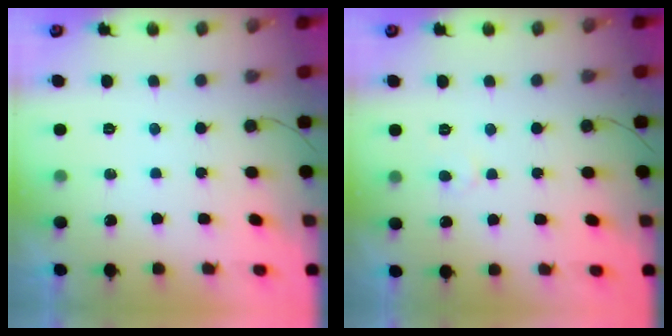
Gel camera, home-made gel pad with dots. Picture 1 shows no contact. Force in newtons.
{"total": 4.0, "press": 3.9, "slide": 0.2}